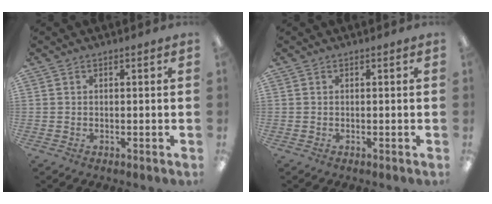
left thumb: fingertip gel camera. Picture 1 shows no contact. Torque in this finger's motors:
{"motor_torque": [0.00, 0.00, -0.06, -0.05, 0.00]}